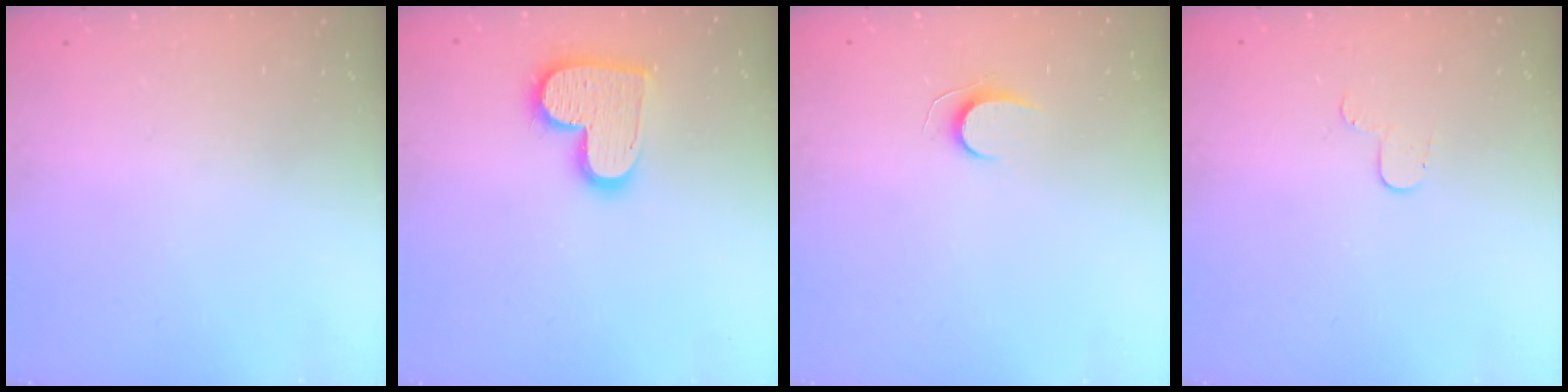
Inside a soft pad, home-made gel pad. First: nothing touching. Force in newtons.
{"total": 14.0, "press": 13.9, "slide": 0.8}
{"total": 5.6, "press": 5.6, "slide": 0.5}
{"total": 4.2, "press": 4.2, "slide": 0.4}